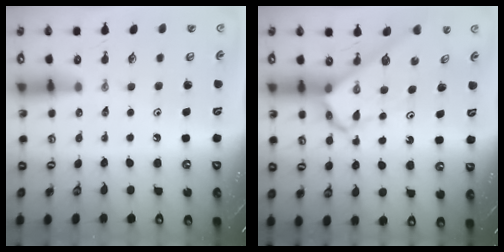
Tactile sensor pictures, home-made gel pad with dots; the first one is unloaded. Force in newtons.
{"total": 6.4, "press": 6.3, "slide": 0.7}